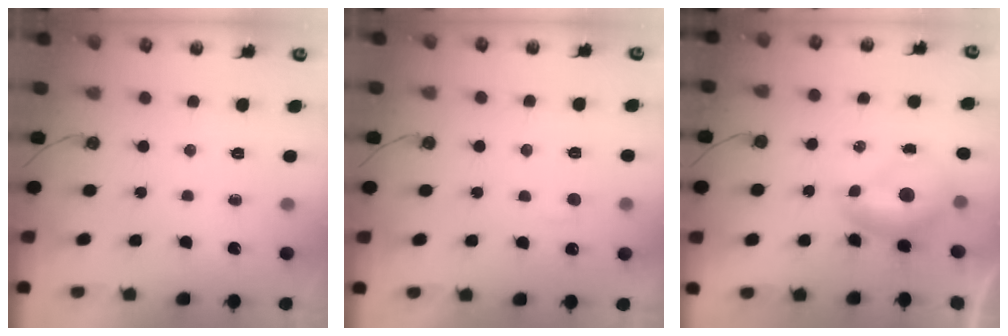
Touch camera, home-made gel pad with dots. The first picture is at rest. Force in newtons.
{"total": 2.8, "press": 2.7, "slide": 0.4}
{"total": 0.6, "press": 0.1, "slide": 0.6}